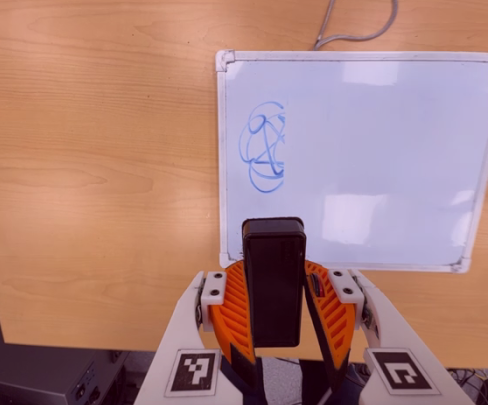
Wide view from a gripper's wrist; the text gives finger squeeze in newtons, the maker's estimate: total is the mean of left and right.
{"total": 7.0, "left": 6.6, "right": 7.5}